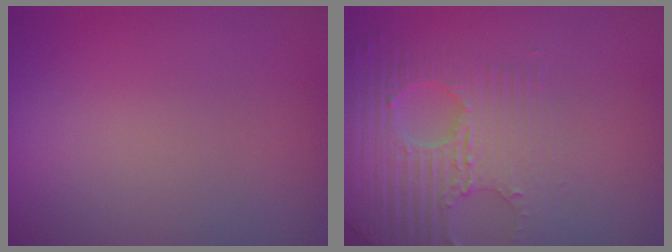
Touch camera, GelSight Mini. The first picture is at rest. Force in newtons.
{"total": 5.2, "press": 4.5, "slide": 2.5}